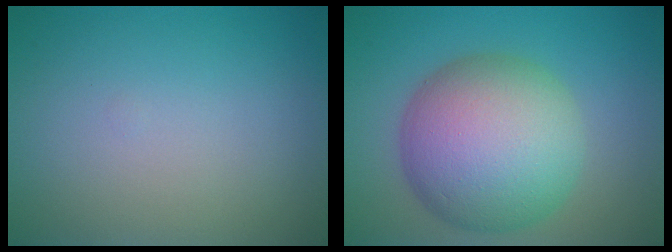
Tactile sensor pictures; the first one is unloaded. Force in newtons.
{"total": 11.3, "press": 11.3, "slide": 0.5}